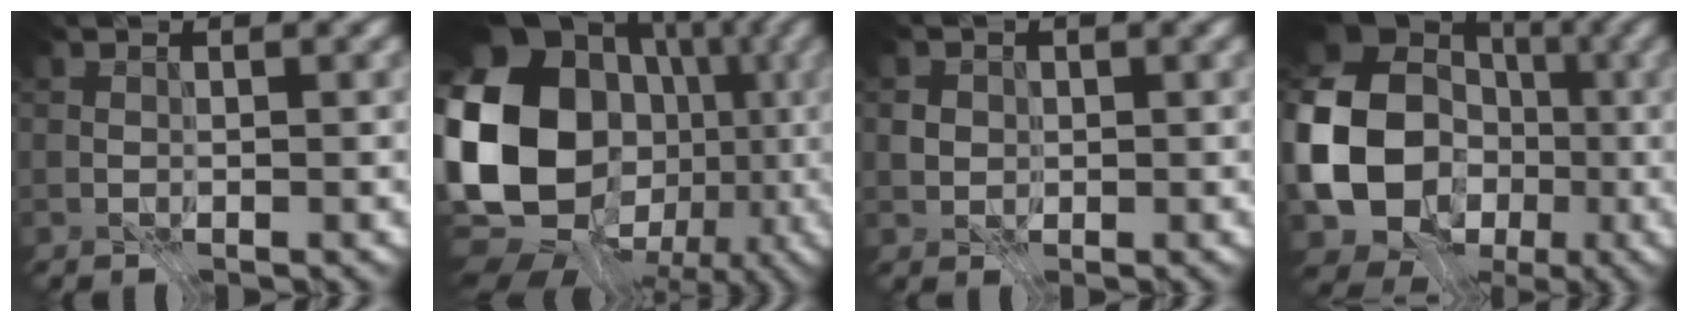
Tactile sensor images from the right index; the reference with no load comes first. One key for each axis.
{"total": 20.9, "fx": -0.7, "fy": 17.3, "fz": 11.7, "tx": -0.236, "ty": -0.005, "tz": -0.036}
{"total": 1.6, "fx": 0.0, "fy": 1.5, "fz": 0.5, "tx": -0.014, "ty": -0.005, "tz": 0.008}
{"total": 16.7, "fx": -2.7, "fy": 14.2, "fz": 8.3, "tx": -0.189, "ty": -0.005, "tz": -0.057}